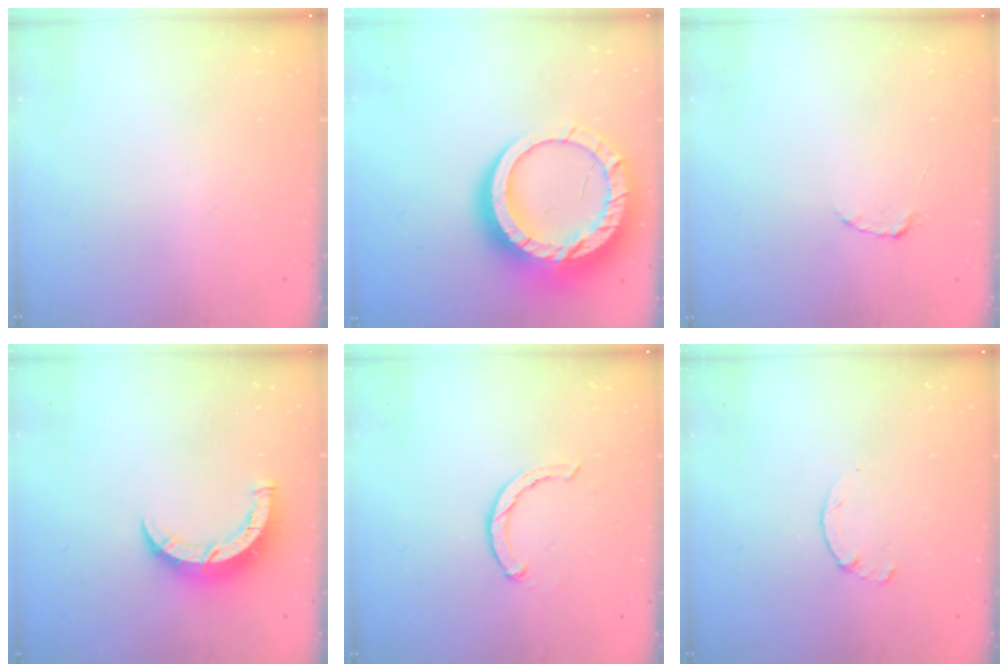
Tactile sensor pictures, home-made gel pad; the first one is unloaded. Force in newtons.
{"total": 25.6, "press": 25.5, "slide": 2.2}
{"total": 2.2, "press": 2.2, "slide": 0.3}
{"total": 9.0, "press": 9.0, "slide": 0.7}
{"total": 1.5, "press": 1.5, "slide": 0.3}
{"total": 0.9, "press": 0.8, "slide": 0.3}